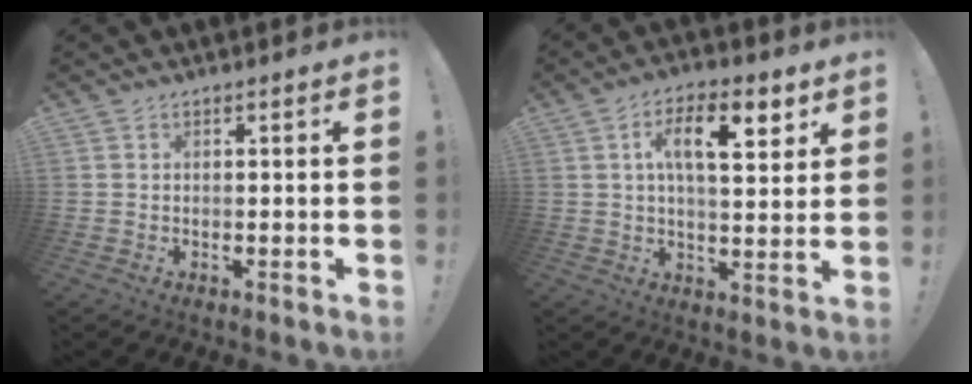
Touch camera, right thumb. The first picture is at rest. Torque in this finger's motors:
{"motor_torque": [0.19, 0.21, 0.10, 0.09, 0.27]}